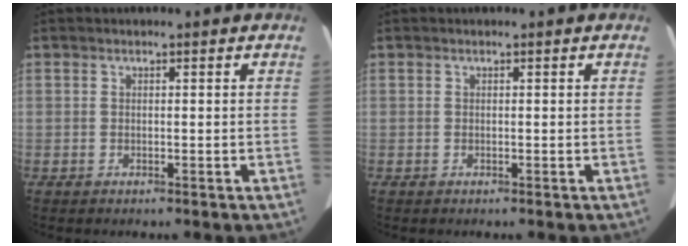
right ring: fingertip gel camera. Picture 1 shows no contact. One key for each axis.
{"total": 0.0}